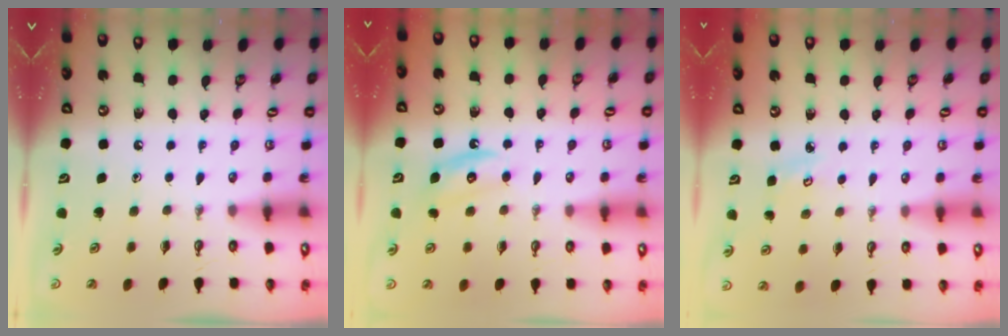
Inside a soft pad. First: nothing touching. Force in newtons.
{"total": 4.8, "press": 4.7, "slide": 0.8}
{"total": 3.2, "press": 3.2, "slide": 0.4}